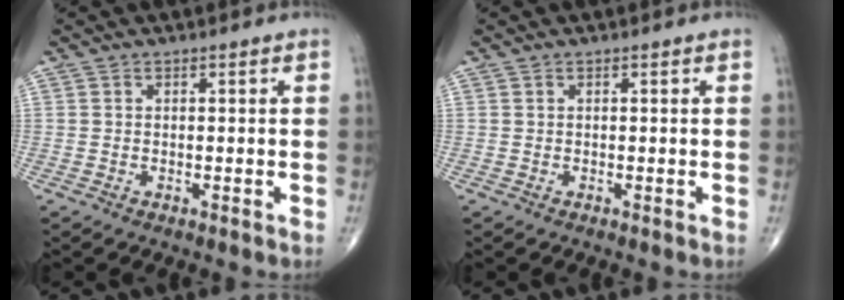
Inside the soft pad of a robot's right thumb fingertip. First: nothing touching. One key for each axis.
{"total": 0.0}